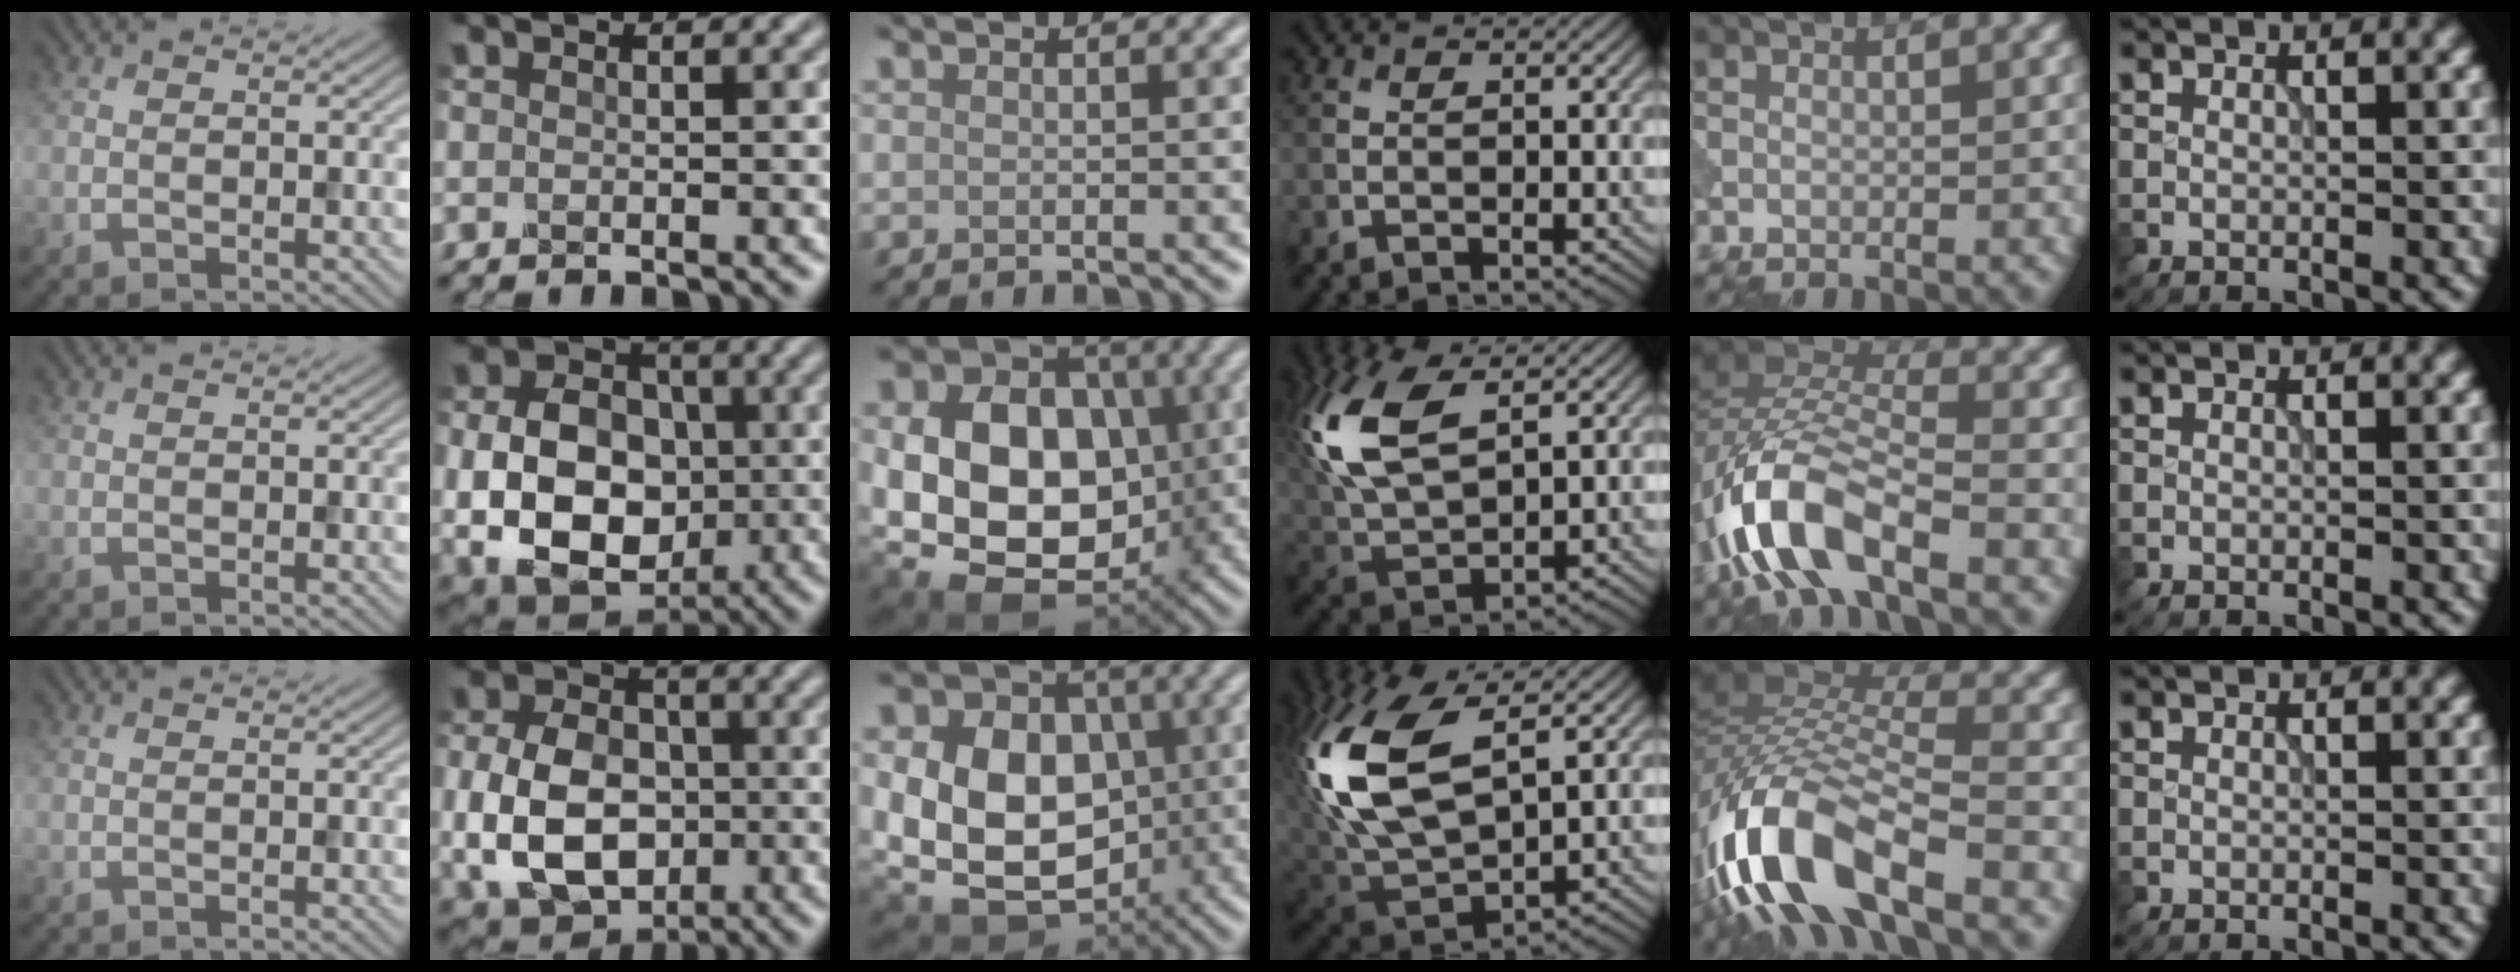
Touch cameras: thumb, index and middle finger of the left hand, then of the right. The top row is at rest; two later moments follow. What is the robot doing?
{"motion": "insert", "object": "peg toy"}